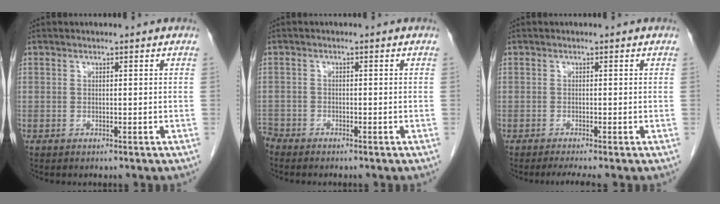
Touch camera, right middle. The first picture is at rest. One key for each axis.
{"total": 2.3, "fx": -2.2, "fy": 0.5, "fz": 0.1, "tx": 0.000, "ty": -0.005, "tz": -0.042}
{"total": 2.5, "fx": -1.9, "fy": -0.3, "fz": 1.5, "tx": -0.023, "ty": -0.006, "tz": -0.033}